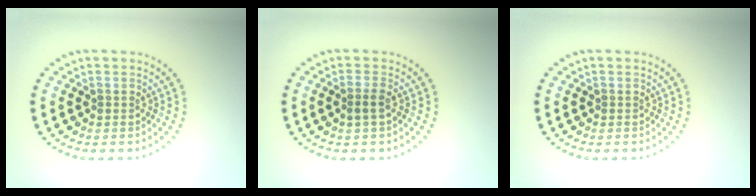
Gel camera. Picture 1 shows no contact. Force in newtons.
{"total": 1.3, "press": 1.1, "slide": 0.6}
{"total": 0.0}